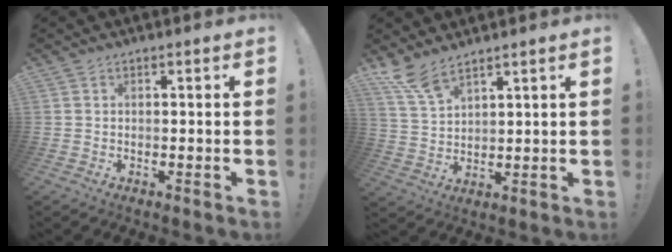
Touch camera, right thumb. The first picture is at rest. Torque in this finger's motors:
{"motor_torque": [0.22, 1.56, 0.85, 0.53, 0.00]}